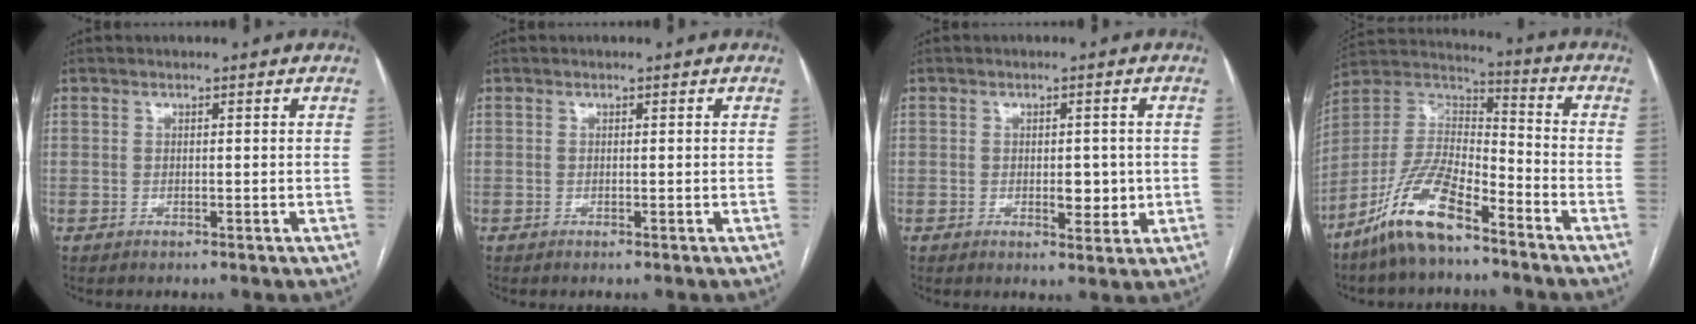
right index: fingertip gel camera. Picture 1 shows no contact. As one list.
[{"total": 0.0}, {"total": 3.6, "force": [-0.2, 1.8, 3.1], "torque": [-0.036, 0.001, 0.003]}, {"total": 13.9, "force": [-9.6, 4.0, 9.3], "torque": [-0.196, 0.012, -0.182]}]